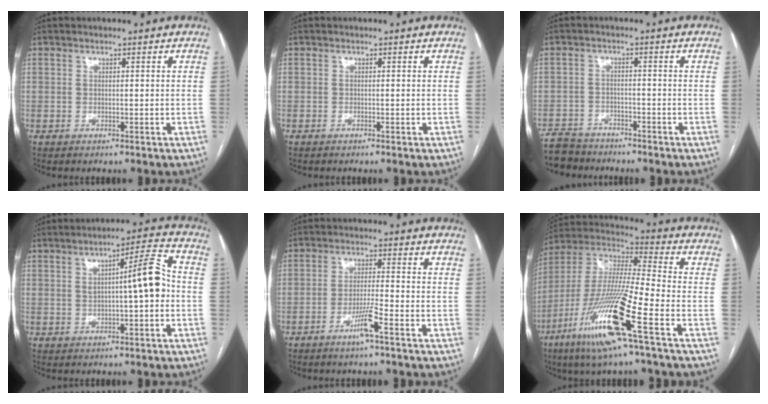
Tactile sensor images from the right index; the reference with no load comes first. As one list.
[{"total": 0.0}, {"total": 5.8, "force": [-5.4, 2.2, 0.5], "torque": [-0.008, -0.009, -0.098]}, {"total": 7.4, "force": [0.1, 0.8, 7.4], "torque": [-0.110, 0.019, -0.001]}, {"total": 4.8, "force": [-2.8, -0.6, 3.9], "torque": [-0.074, -0.008, -0.056]}, {"total": 19.1, "force": [-9.0, 0.4, 16.9], "torque": [-0.369, -0.043, -0.179]}]